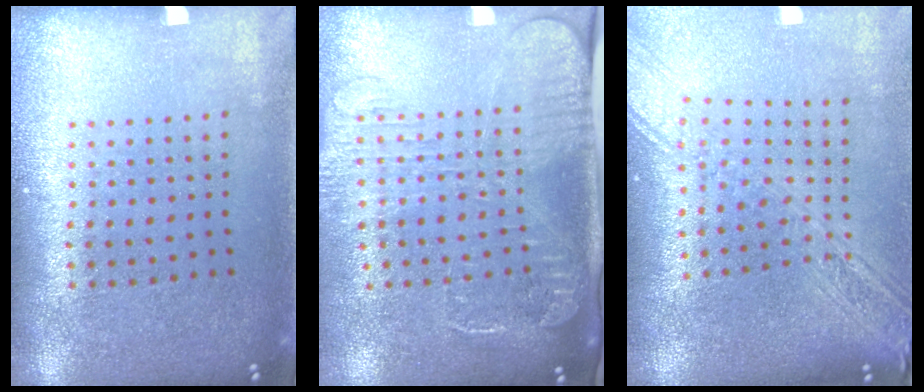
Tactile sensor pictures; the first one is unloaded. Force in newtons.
{"total": 2.7, "press": 2.0, "slide": 1.7}
{"total": 2.8, "press": 2.2, "slide": 1.7}